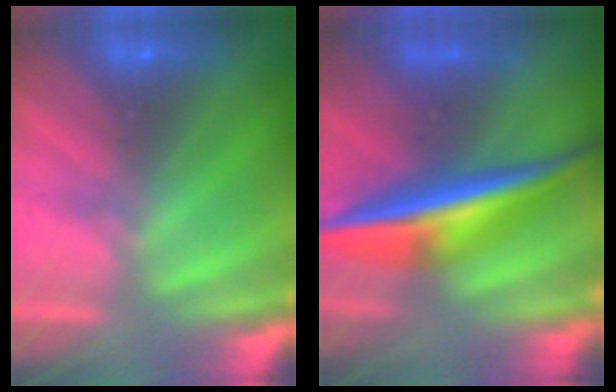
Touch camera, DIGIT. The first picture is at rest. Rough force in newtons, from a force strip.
{"total": 7.6}